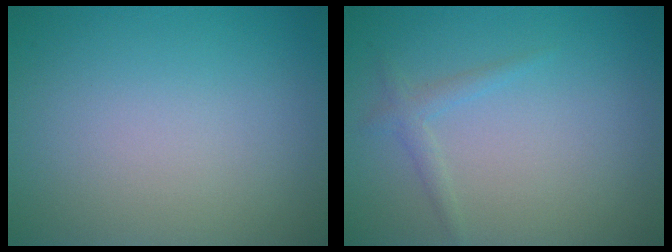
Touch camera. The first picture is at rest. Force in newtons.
{"total": 1.2, "press": 1.2, "slide": 0.0}